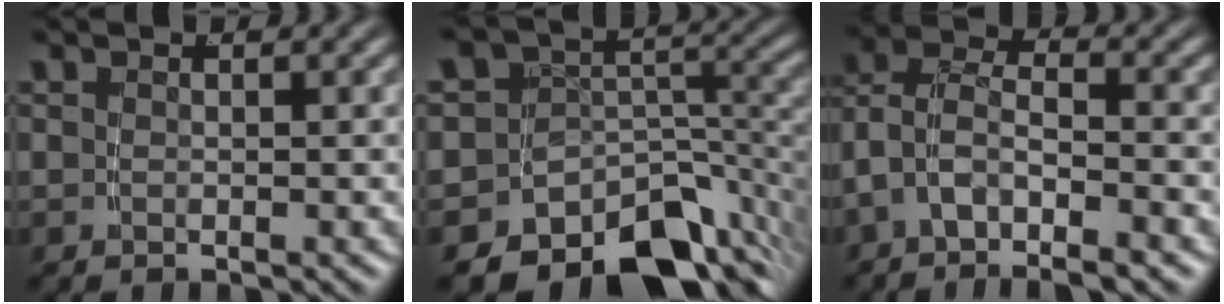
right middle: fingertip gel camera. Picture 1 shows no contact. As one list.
[{"total": 18.0, "force": [-9.6, 12.5, 8.7], "torque": [-0.161, -0.061, -0.140]}, {"total": 5.6, "force": [-2.0, 3.9, 3.5], "torque": [-0.082, -0.024, -0.032]}]